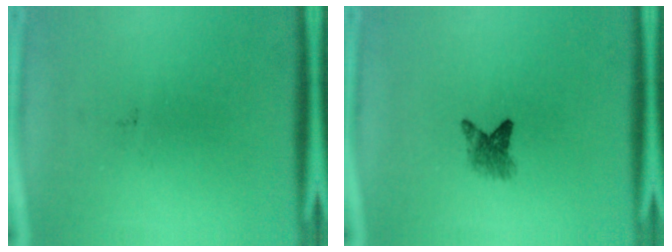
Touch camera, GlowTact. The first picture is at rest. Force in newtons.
{"total": 2.7}